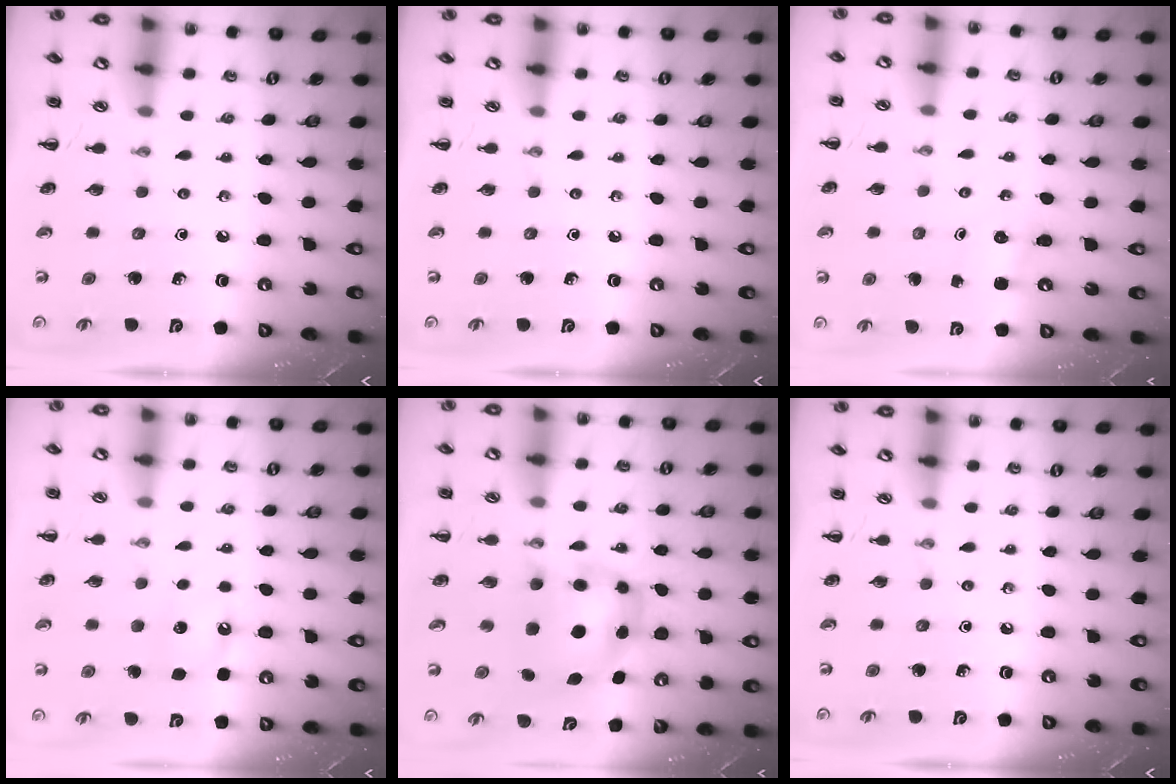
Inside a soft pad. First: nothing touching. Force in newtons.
{"total": 0.0}
{"total": 2.8, "press": 2.7, "slide": 0.9}
{"total": 6.0, "press": 5.7, "slide": 1.8}
{"total": 5.8, "press": 5.7, "slide": 1.0}
{"total": 0.0}